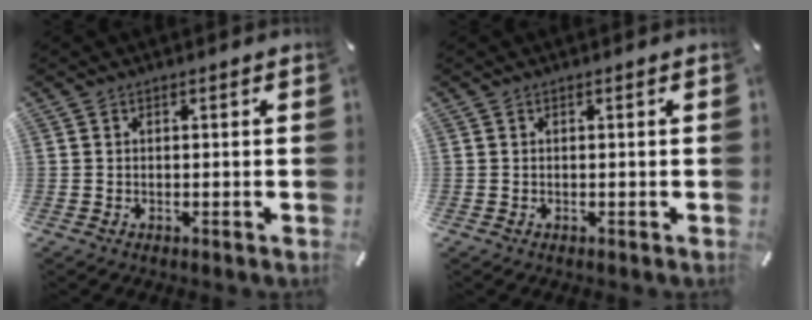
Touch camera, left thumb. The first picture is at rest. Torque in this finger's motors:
{"motor_torque": [-0.23, -0.18, -0.12, 0.02, -0.04]}